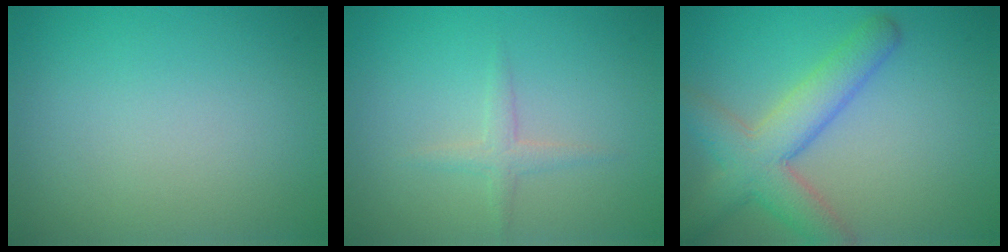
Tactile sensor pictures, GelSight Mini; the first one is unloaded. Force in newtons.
{"total": 1.4, "press": 1.4, "slide": 0.1}
{"total": 5.9, "press": 5.9, "slide": 0.2}